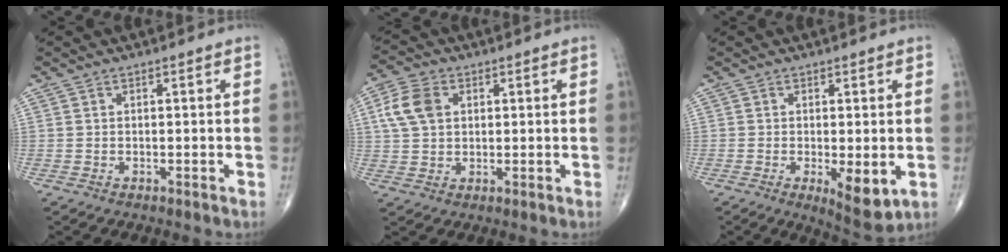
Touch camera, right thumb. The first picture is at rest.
{"total": 7.6, "force": [2.0, 5.4, 5.0], "torque": [-0.097, 0.007, 0.037]}
{"total": 6.7, "force": [-1.5, 2.1, 6.2], "torque": [-0.090, -0.020, -0.018]}